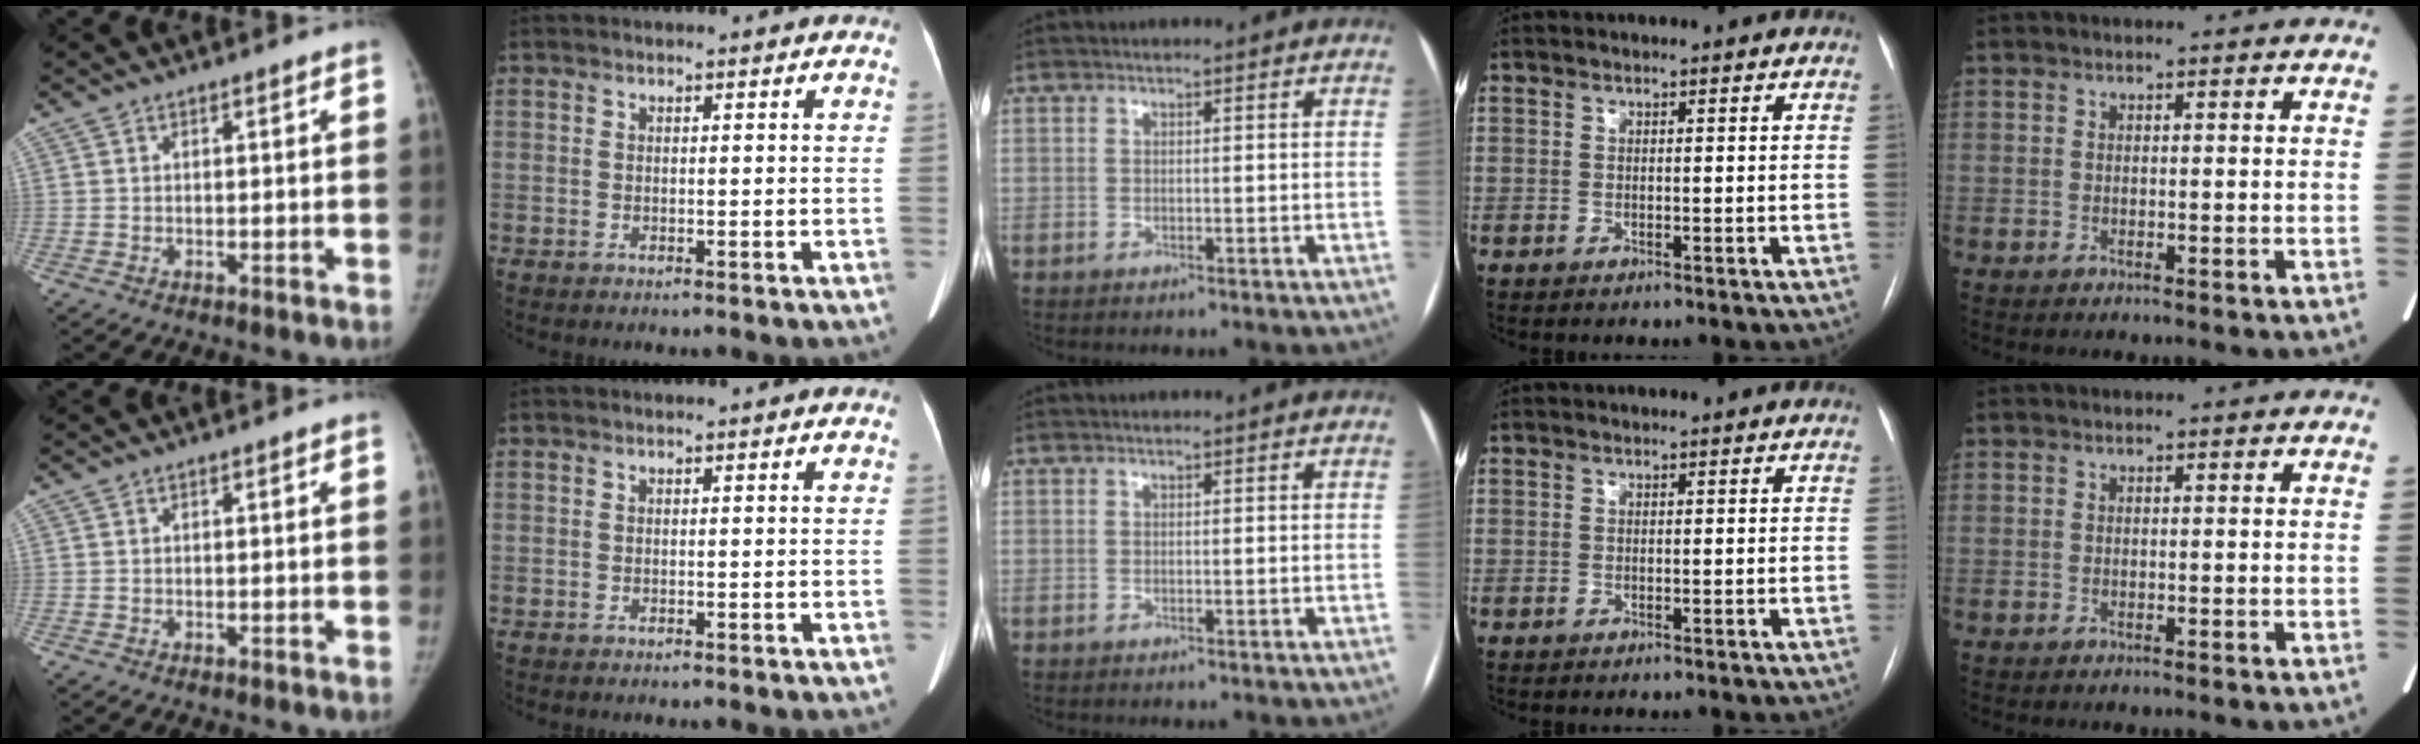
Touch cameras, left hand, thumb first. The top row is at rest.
{}